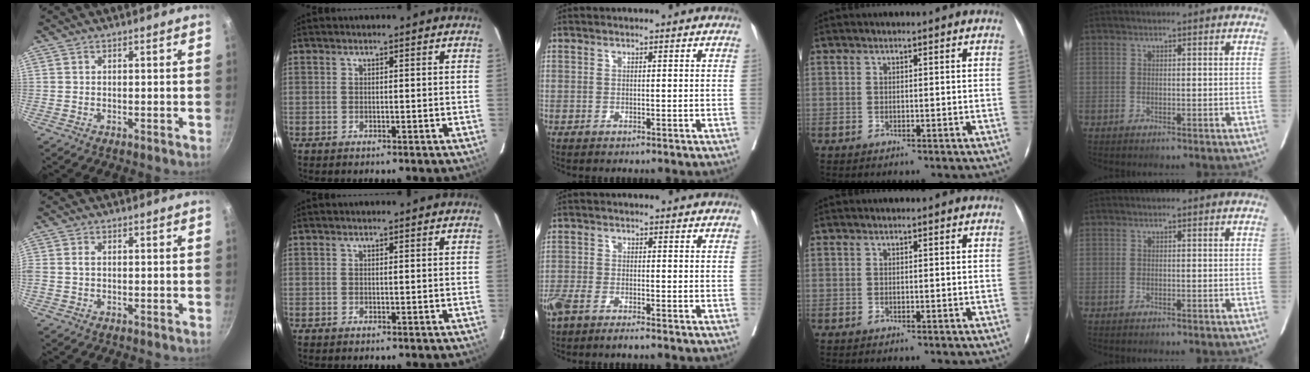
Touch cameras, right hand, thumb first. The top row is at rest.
{"thumb": {"total": 1.3, "force": [0.0, 0.9, 1.0], "torque": [-0.023, 0.001, -0.002]}, "middle": {"total": 5.0, "force": [-3.8, 1.1, 3.1], "torque": [-0.061, -0.003, -0.070]}}